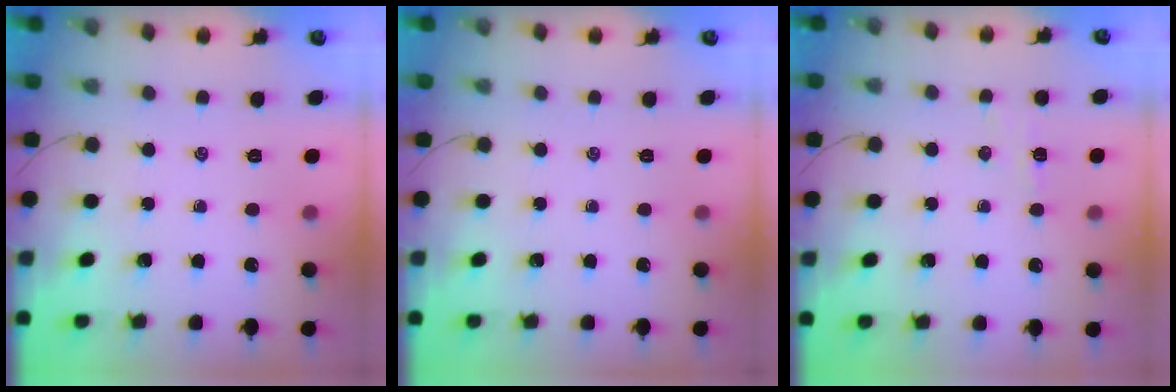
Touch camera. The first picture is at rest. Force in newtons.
{"total": 0.0}
{"total": 4.2, "press": 4.1, "slide": 1.1}